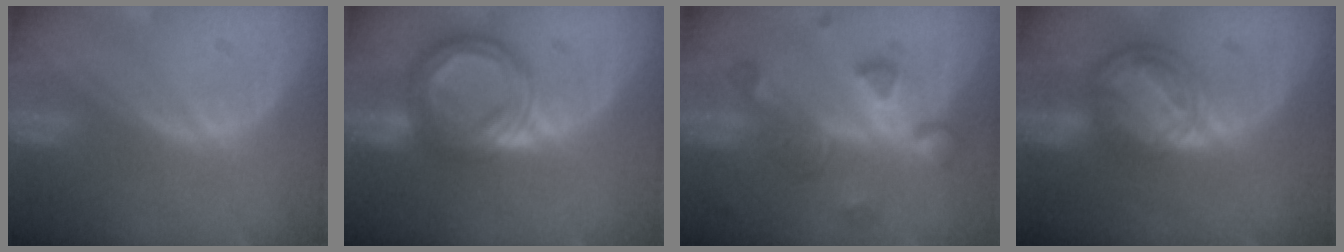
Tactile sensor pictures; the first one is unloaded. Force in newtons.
{"total": 8.4, "press": 8.4, "slide": 0.8}
{"total": 8.0, "press": 7.0, "slide": 3.8}
{"total": 8.3, "press": 7.1, "slide": 4.4}